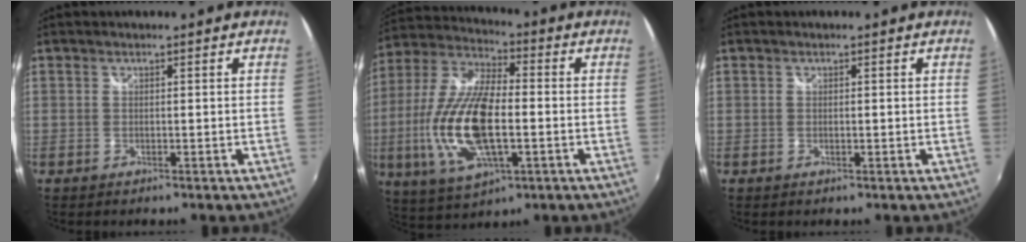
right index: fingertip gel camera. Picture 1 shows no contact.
{"total": 18.8, "force": [-3.2, 7.4, 17.0], "torque": [-0.354, -0.009, -0.056]}
{"total": 0.5, "force": [0.0, 0.3, 0.4], "torque": [-0.005, -0.001, 0.000]}